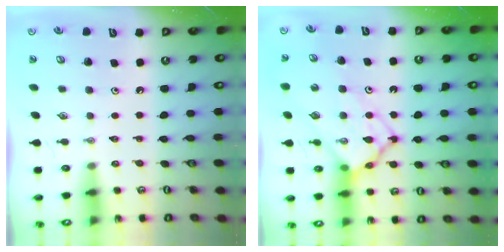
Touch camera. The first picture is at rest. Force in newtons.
{"total": 14.0, "press": 14.0, "slide": 1.3}